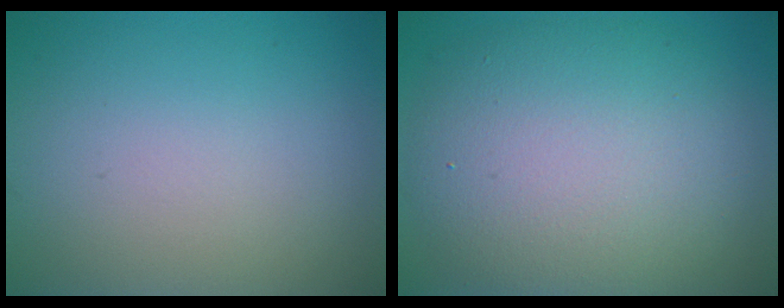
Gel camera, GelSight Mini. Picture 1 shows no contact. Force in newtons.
{"total": 10.1, "press": 10.0, "slide": 0.6}